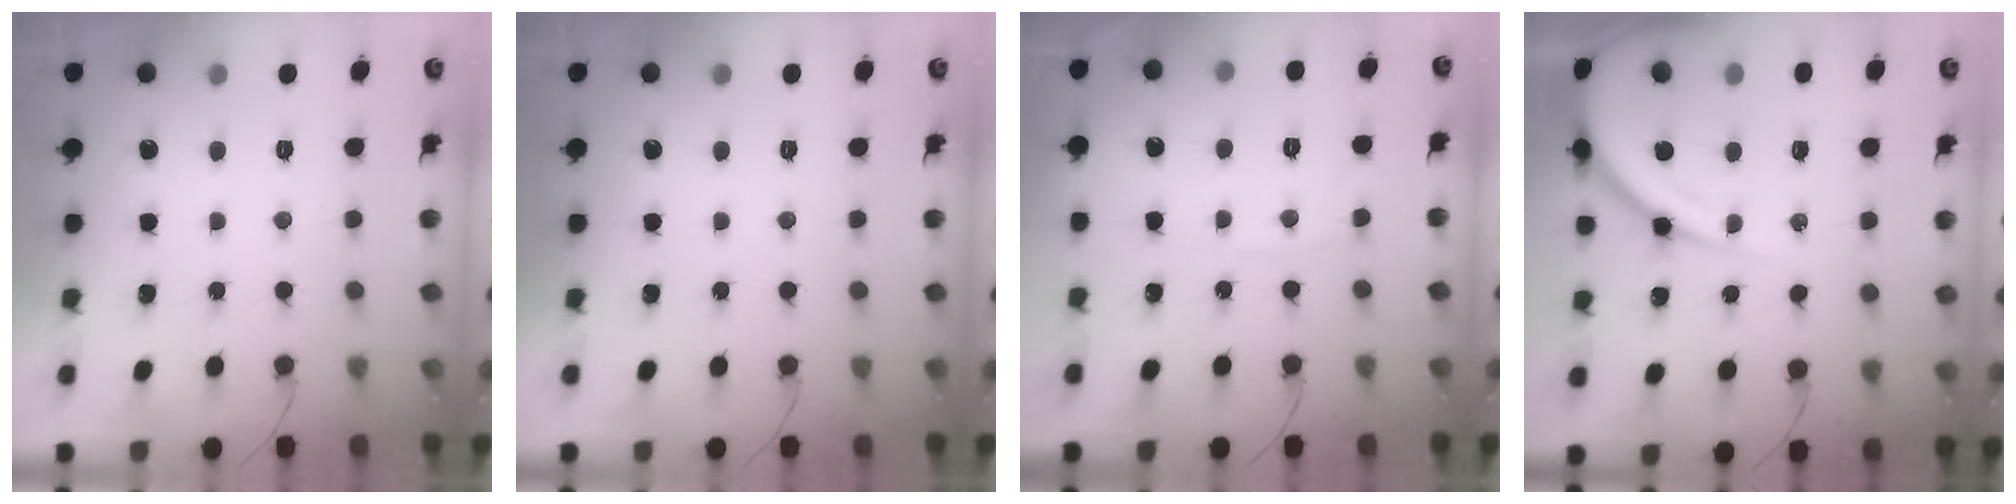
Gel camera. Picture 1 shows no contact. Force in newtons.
{"total": 0.0}
{"total": 2.9, "press": 2.8, "slide": 0.4}
{"total": 15.5, "press": 15.3, "slide": 1.8}